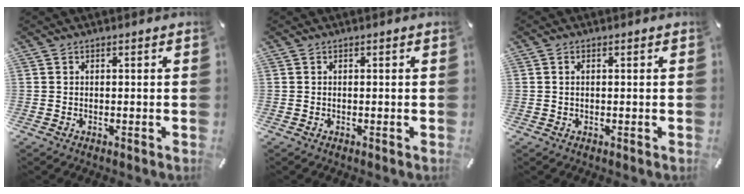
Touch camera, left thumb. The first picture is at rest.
{"total": 0.0}
{"total": 0.9, "force": [0.1, 0.5, 0.8], "torque": [-0.017, 0.002, 0.001]}